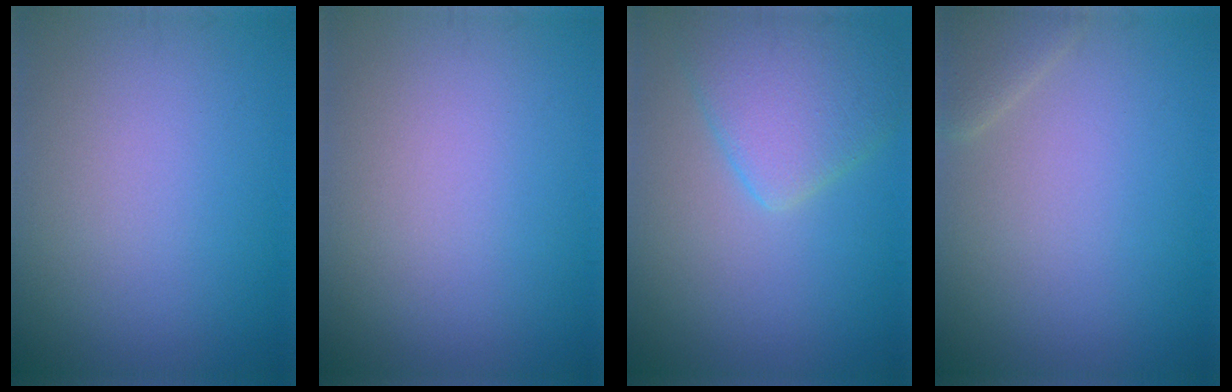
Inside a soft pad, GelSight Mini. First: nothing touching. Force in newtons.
{"total": 0.0}
{"total": 5.0, "press": 5.0, "slide": 0.3}
{"total": 1.7, "press": 1.7, "slide": 0.1}